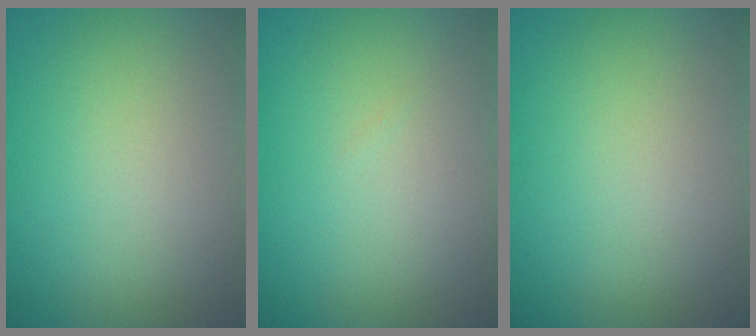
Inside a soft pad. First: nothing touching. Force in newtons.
{"total": 0.0}
{"total": 0.0}